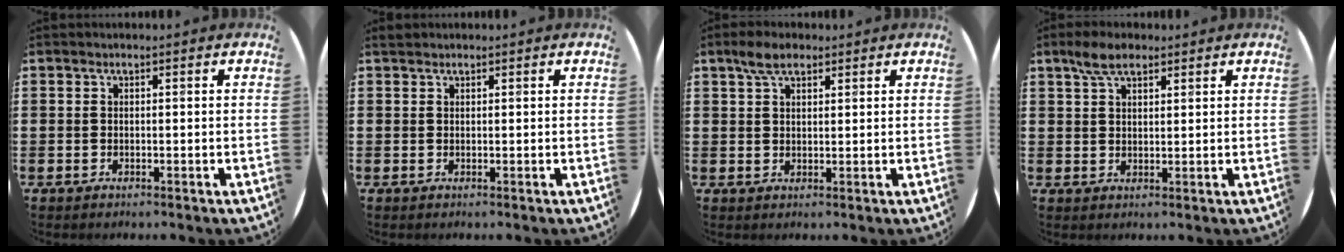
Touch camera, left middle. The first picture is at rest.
{"total": 0.6, "force": [0.6, 0.1, 0.0], "torque": [-0.001, 0.002, 0.011]}
{"total": 3.9, "force": [2.8, 1.8, 2.0], "torque": [-0.036, 0.004, 0.050]}
{"total": 4.3, "force": [3.1, 1.9, 2.3], "torque": [-0.042, 0.004, 0.056]}